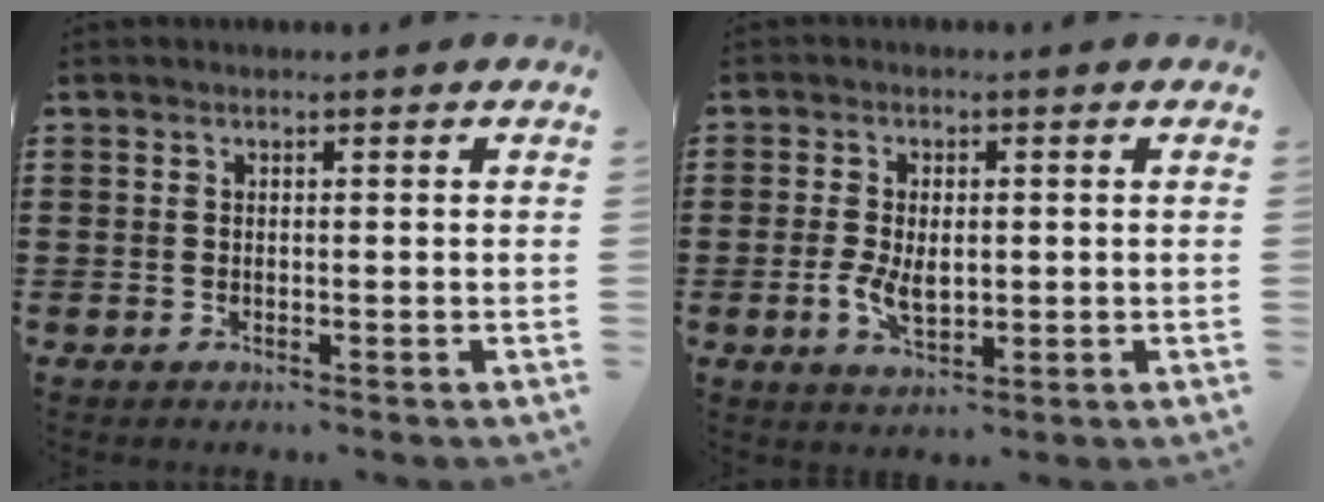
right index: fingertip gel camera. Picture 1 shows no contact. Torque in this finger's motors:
{"motor_torque": [0.83, 1.31, 0.08, 0.03]}